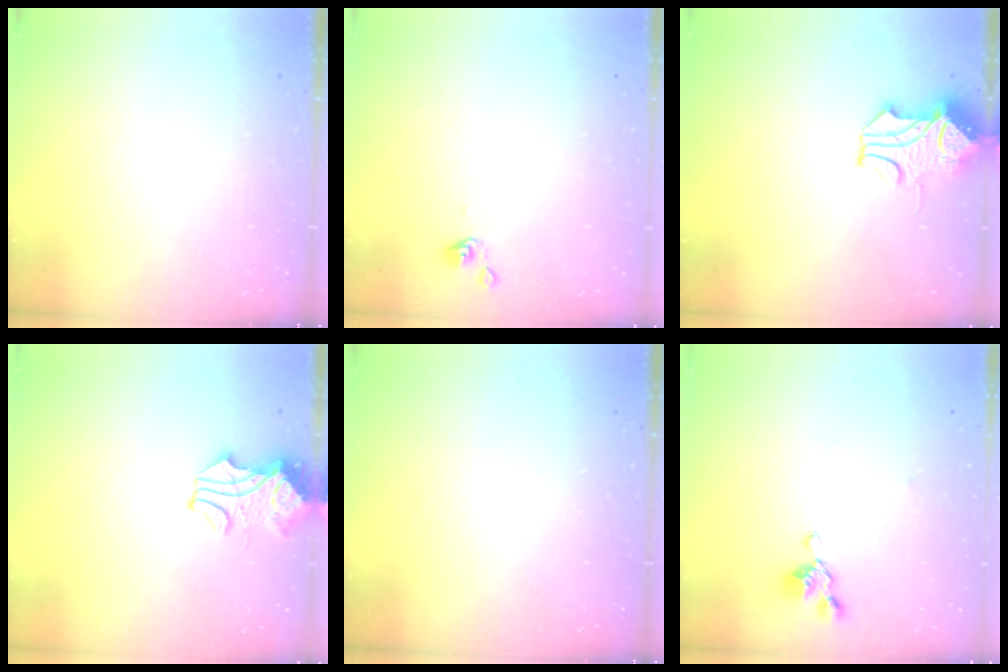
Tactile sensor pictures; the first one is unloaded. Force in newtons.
{"total": 1.0, "press": 0.9, "slide": 0.4}
{"total": 1.5, "press": 0.8, "slide": 1.3}
{"total": 1.6, "press": 1.4, "slide": 0.8}
{"total": 0.0}
{"total": 2.7, "press": 2.5, "slide": 0.8}